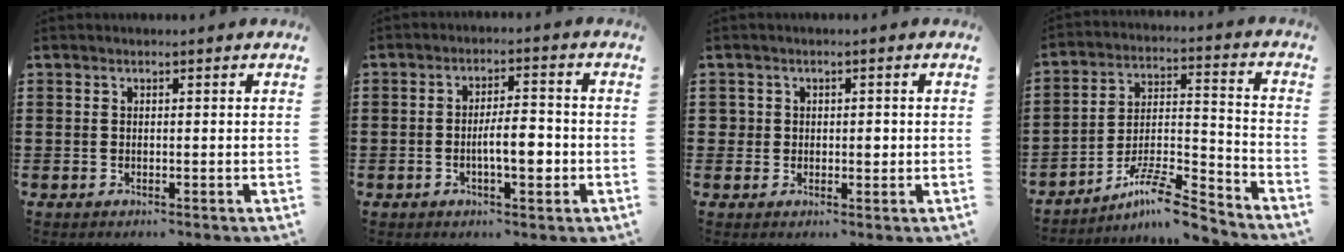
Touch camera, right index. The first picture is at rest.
{"total": 6.0, "force": [-1.4, 2.1, 5.4], "torque": [-0.091, 0.001, -0.029]}
{"total": 1.9, "force": [0.0, 1.5, 1.1], "torque": [-0.018, 0.004, -0.004]}
{"total": 10.2, "force": [-8.5, 1.6, 5.4], "torque": [-0.086, 0.021, -0.161]}